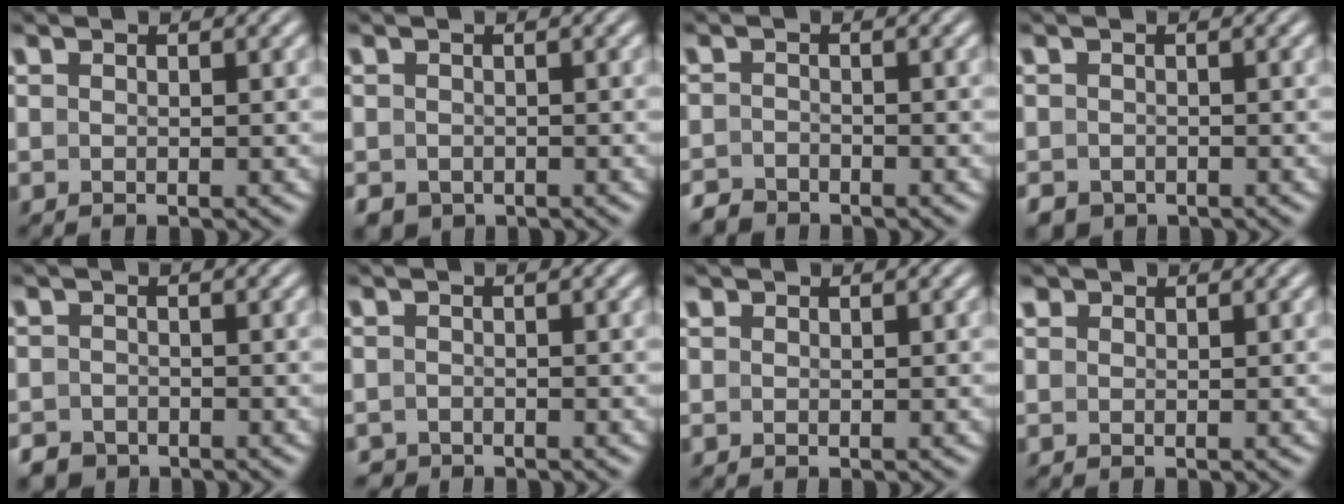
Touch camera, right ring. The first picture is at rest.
{"total": 3.0, "force": [-2.1, 2.0, 0.8], "torque": [-0.025, -0.022, -0.024]}
{"total": 2.4, "force": [-2.3, 0.6, -0.2], "torque": [0.001, -0.015, -0.037]}
{"total": 2.8, "force": [-2.2, 1.7, 0.6], "torque": [-0.017, -0.022, -0.028]}
{"total": 2.9, "force": [-2.6, 1.3, 0.1], "torque": [-0.002, -0.020, -0.039]}
{"total": 1.8, "force": [-1.7, 0.6, -0.2], "torque": [-0.002, -0.018, -0.023]}
{"total": 0.0}
{"total": 0.5, "force": [0.5, 0.1, 0.1], "torque": [-0.007, -0.007, 0.018]}